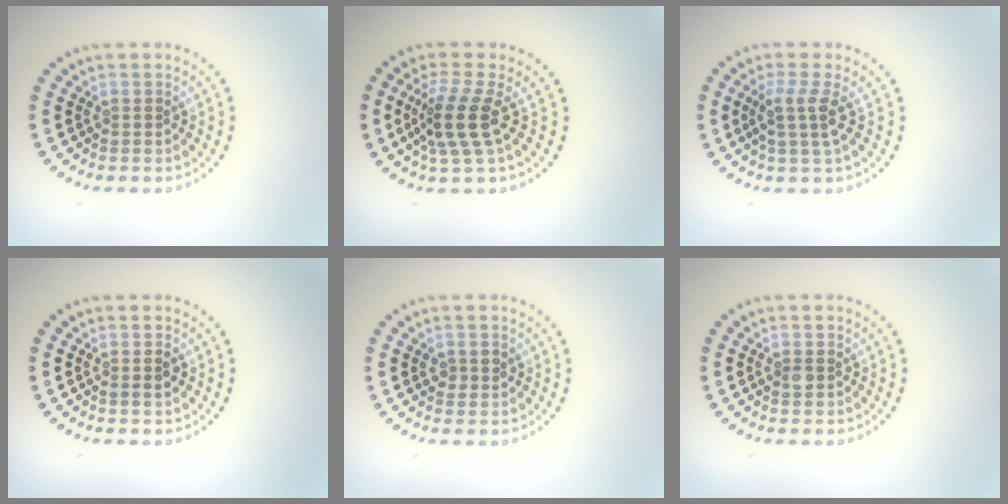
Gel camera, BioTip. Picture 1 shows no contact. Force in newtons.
{"total": 3.8, "press": 3.0, "slide": 2.4}
{"total": 2.7, "press": 2.1, "slide": 1.6}
{"total": 1.0, "press": 1.0, "slide": 0.4}
{"total": 1.4, "press": 1.4, "slide": 0.2}
{"total": 0.9, "press": 0.9, "slide": 0.2}